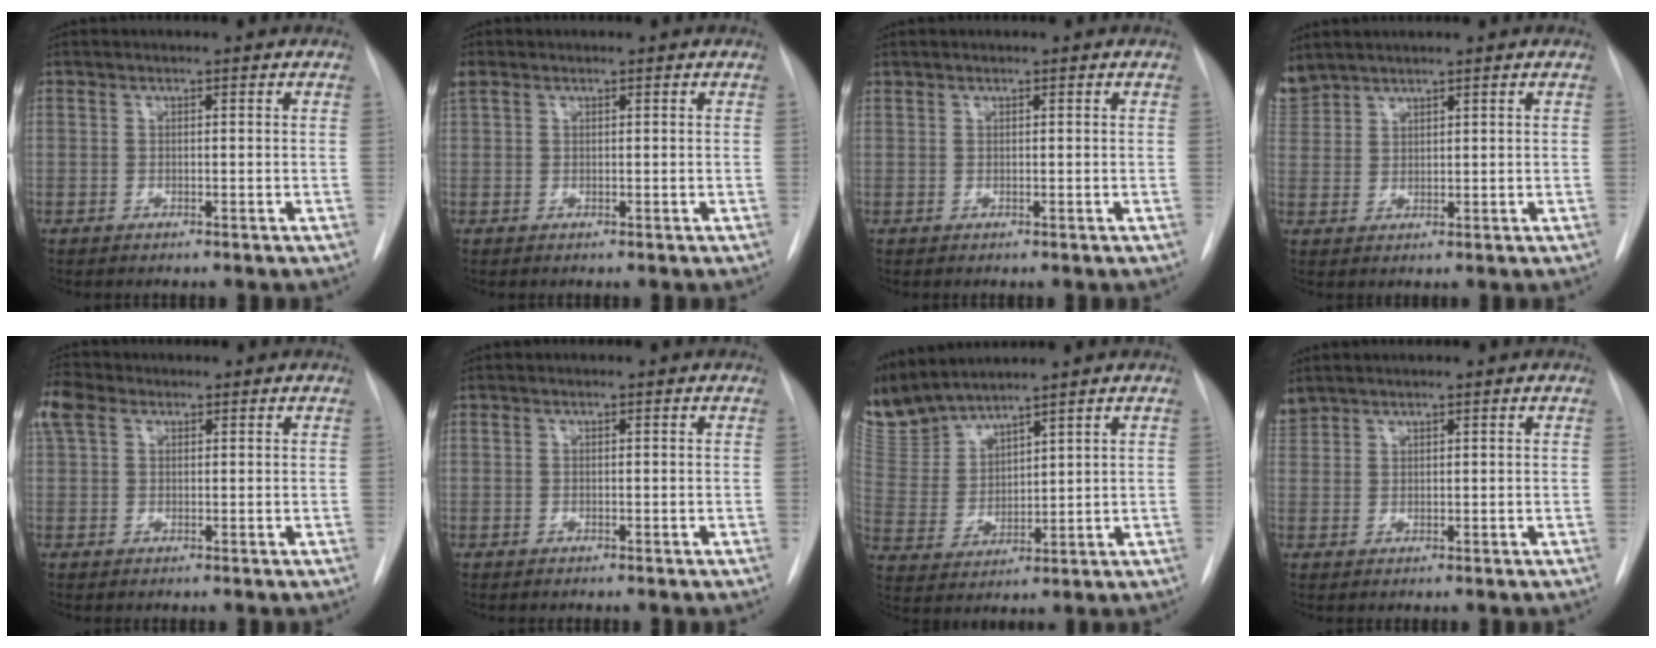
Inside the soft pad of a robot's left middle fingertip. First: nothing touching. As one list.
[{"total": 1.2, "force": [0.9, 0.7, 0.4], "torque": [-0.017, 0.020, 0.020]}, {"total": 0.0}, {"total": 4.3, "force": [4.1, 1.2, 0.2], "torque": [-0.013, 0.012, 0.092]}, {"total": 4.3, "force": [2.3, 2.7, 2.4], "torque": [-0.068, 0.027, 0.047]}, {"total": 0.0}, {"total": 11.1, "force": [10.7, 1.1, 2.5], "torque": [-0.073, 0.002, 0.236]}, {"total": 2.3, "force": [2.2, 0.7, -0.2], "torque": [-0.003, 0.014, 0.048]}]